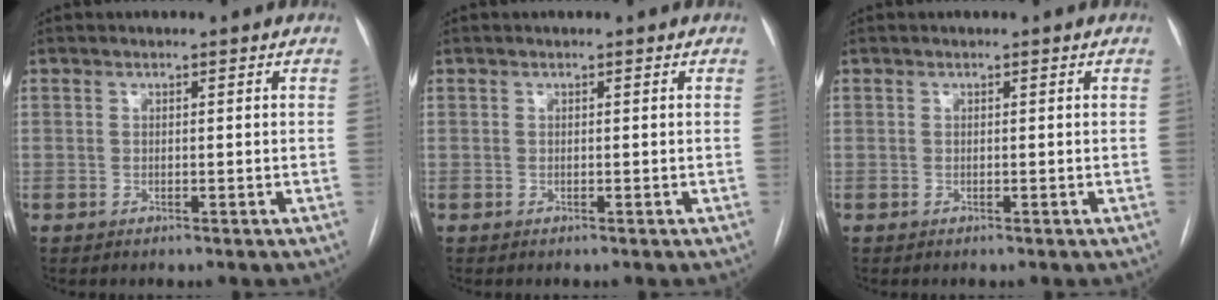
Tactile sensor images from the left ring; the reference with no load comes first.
{"total": 0.0}
{"total": 0.0}